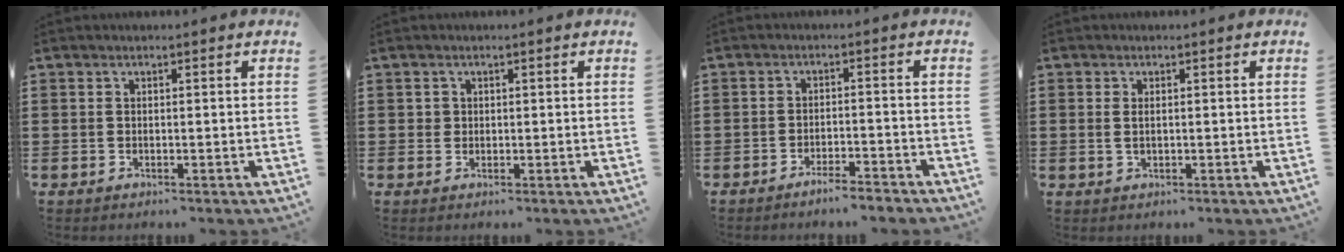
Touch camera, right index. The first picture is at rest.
{"total": 0.9, "force": [0.3, 0.8, 0.2], "torque": [-0.004, 0.004, 0.005]}
{"total": 3.0, "force": [-2.8, -0.1, 1.0], "torque": [-0.017, 0.003, -0.055]}
{"total": 1.5, "force": [0.2, 0.6, 1.3], "torque": [-0.028, 0.005, 0.002]}